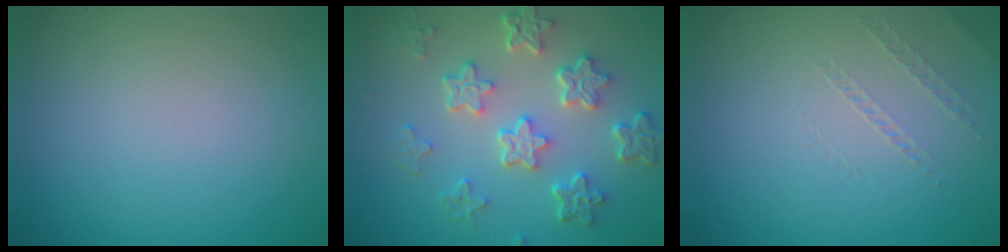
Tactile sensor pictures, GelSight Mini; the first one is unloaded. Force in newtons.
{"total": 5.7, "press": 4.4, "slide": 3.7}
{"total": 0.9, "press": 0.1, "slide": 0.9}